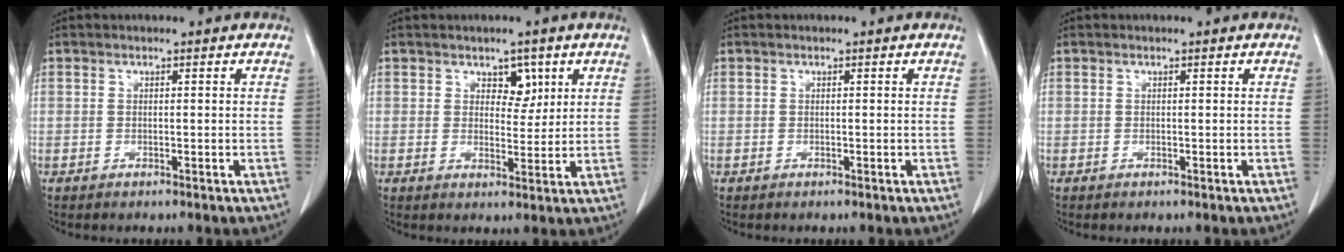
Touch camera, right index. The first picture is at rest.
{"total": 3.6, "force": [1.8, 2.2, 2.2], "torque": [-0.024, 0.001, 0.028]}
{"total": 0.0}
{"total": 0.0}